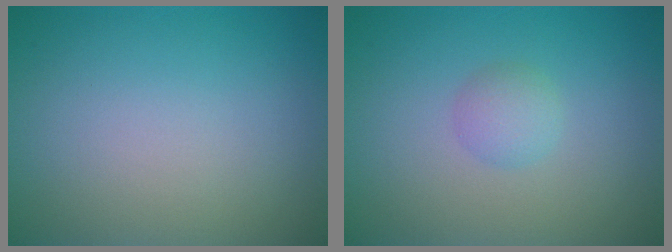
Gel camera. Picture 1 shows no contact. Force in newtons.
{"total": 1.5, "press": 1.5, "slide": 0.1}